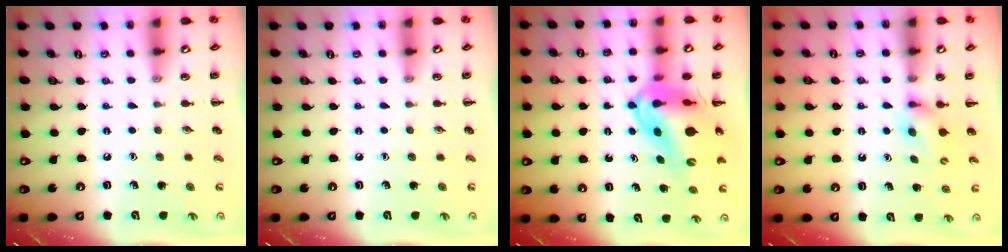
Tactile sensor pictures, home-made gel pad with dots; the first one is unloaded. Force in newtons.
{"total": 0.0}
{"total": 14.4, "press": 13.7, "slide": 4.3}
{"total": 5.9, "press": 5.7, "slide": 1.2}